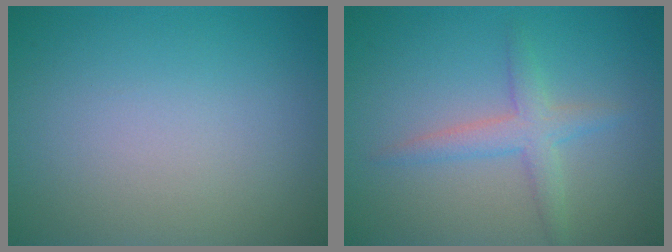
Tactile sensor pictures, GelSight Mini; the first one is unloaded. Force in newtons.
{"total": 2.5, "press": 2.5, "slide": 0.2}